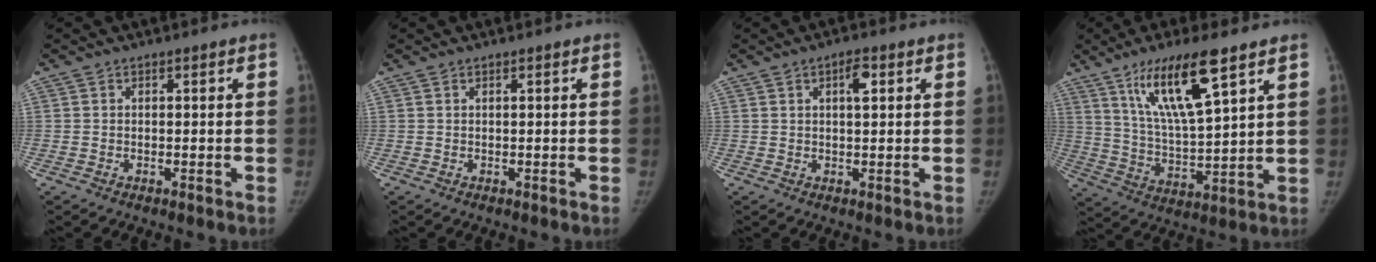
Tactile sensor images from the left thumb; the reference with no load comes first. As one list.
[{"total": 0.0}, {"total": 3.2, "force": [1.2, 1.2, 2.7], "torque": [-0.040, 0.001, 0.018]}, {"total": 15.2, "force": [8.6, 2.9, 12.1], "torque": [-0.214, -0.042, 0.170]}]